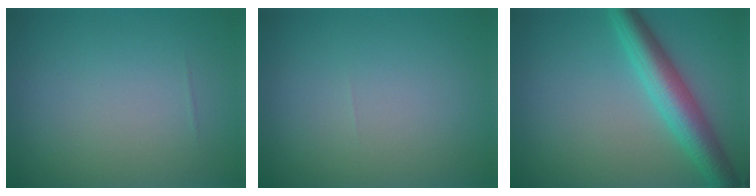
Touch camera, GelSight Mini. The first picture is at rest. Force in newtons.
{"total": 0.0}
{"total": 5.4, "press": 5.4, "slide": 0.1}